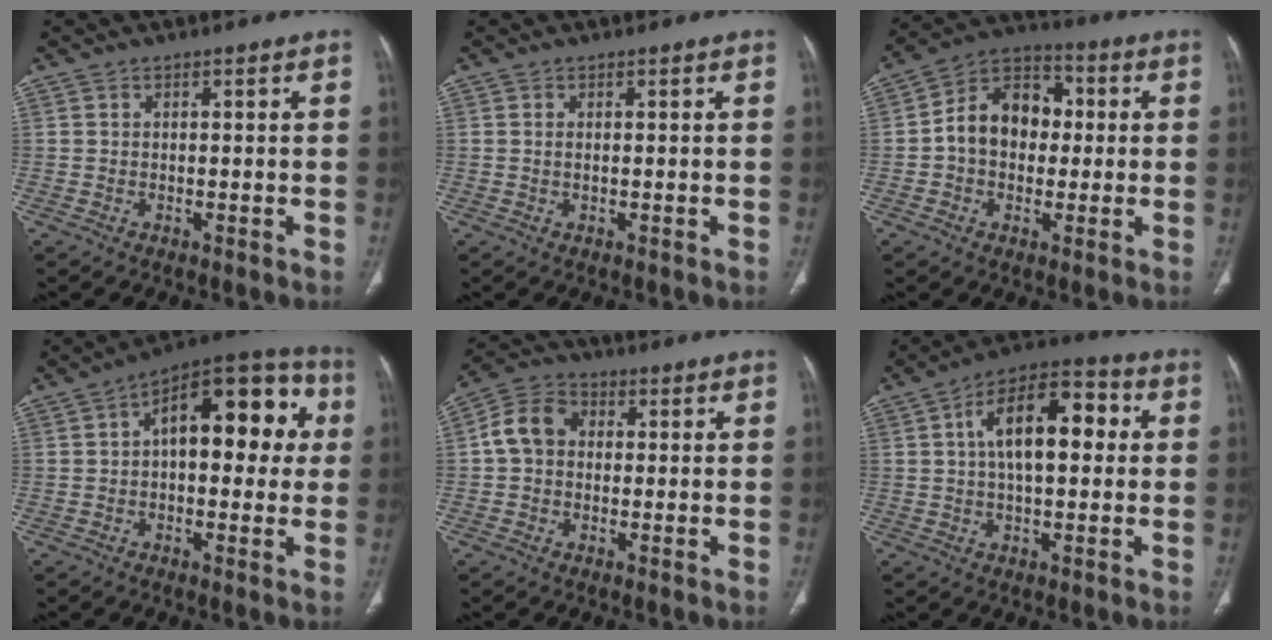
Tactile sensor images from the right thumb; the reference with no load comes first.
{"total": 0.5, "force": [0.1, 0.2, 0.5], "torque": [-0.013, 0.000, 0.002]}
{"total": 12.6, "force": [0.4, 9.4, 8.4], "torque": [-0.107, 0.032, -0.003]}
{"total": 18.5, "force": [3.2, 9.4, 15.6], "torque": [-0.168, 0.038, 0.035]}
{"total": 7.8, "force": [0.6, 6.2, 4.6], "torque": [-0.076, 0.023, 0.001]}
{"total": 14.7, "force": [2.6, 7.3, 12.5], "torque": [-0.188, 0.030, 0.035]}